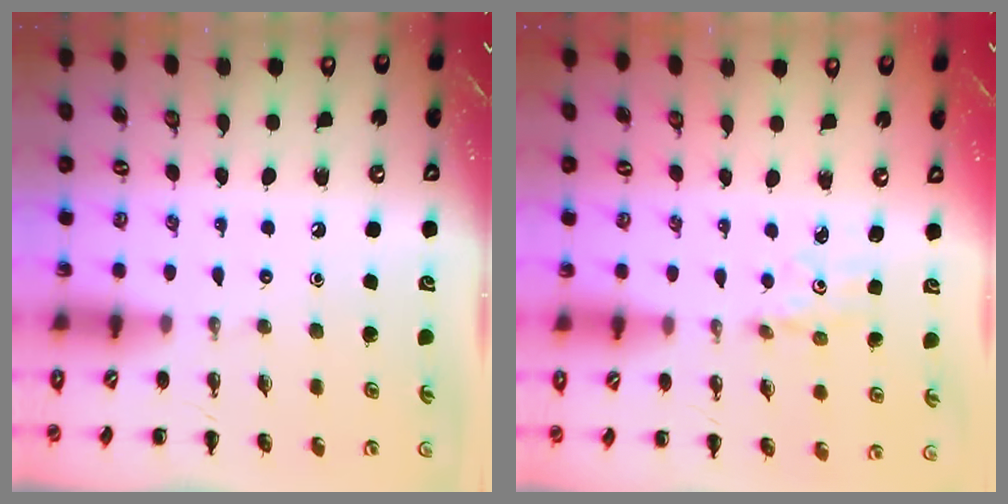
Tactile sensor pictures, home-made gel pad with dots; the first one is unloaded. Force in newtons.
{"total": 2.1, "press": 2.0, "slide": 0.7}